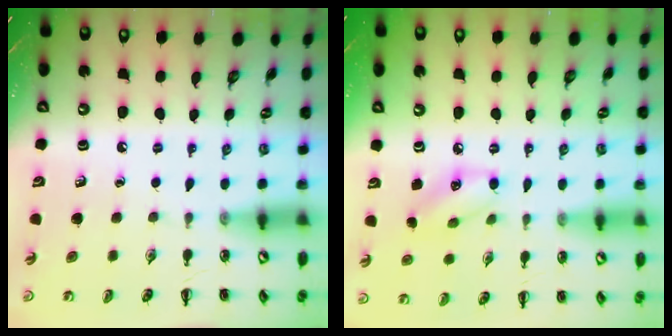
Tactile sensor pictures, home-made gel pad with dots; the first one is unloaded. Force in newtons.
{"total": 7.3, "press": 7.3, "slide": 0.6}